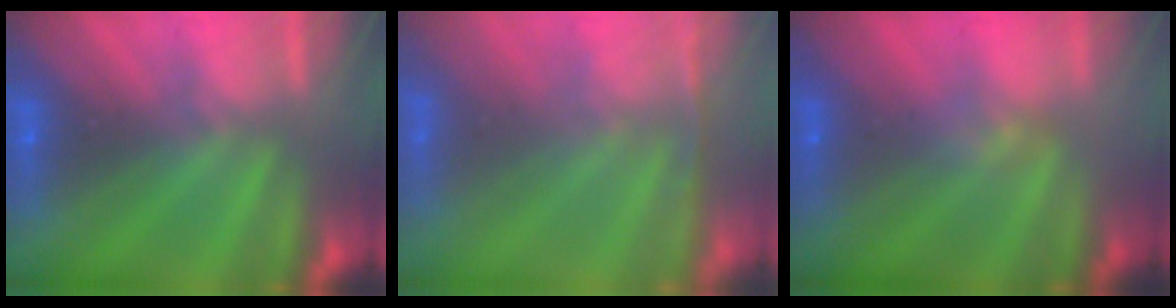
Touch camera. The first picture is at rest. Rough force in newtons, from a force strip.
{"total": 1.4}
{"total": 2.3}